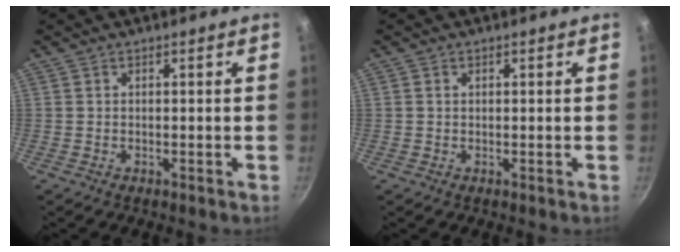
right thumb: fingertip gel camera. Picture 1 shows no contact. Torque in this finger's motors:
{"motor_torque": [-0.45, 0.13, -0.35, 0.18, 0.06]}